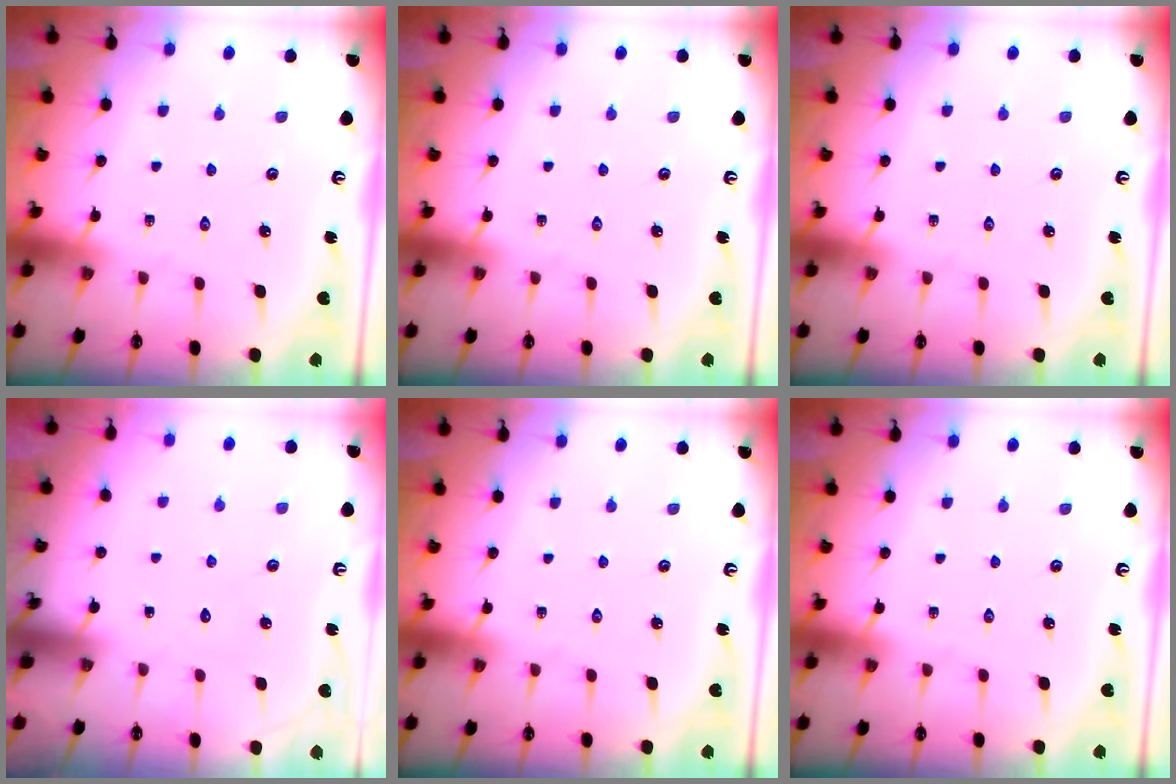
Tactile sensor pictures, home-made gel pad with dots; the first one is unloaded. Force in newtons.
{"total": 0.0}
{"total": 0.0}
{"total": 1.5, "press": 1.5, "slide": 0.2}
{"total": 0.0}
{"total": 0.0}